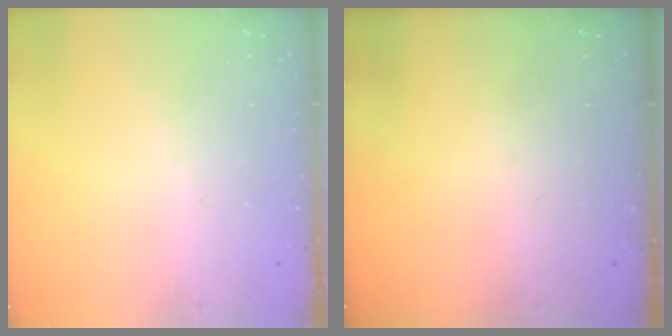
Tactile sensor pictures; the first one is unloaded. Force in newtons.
{"total": 0.0}